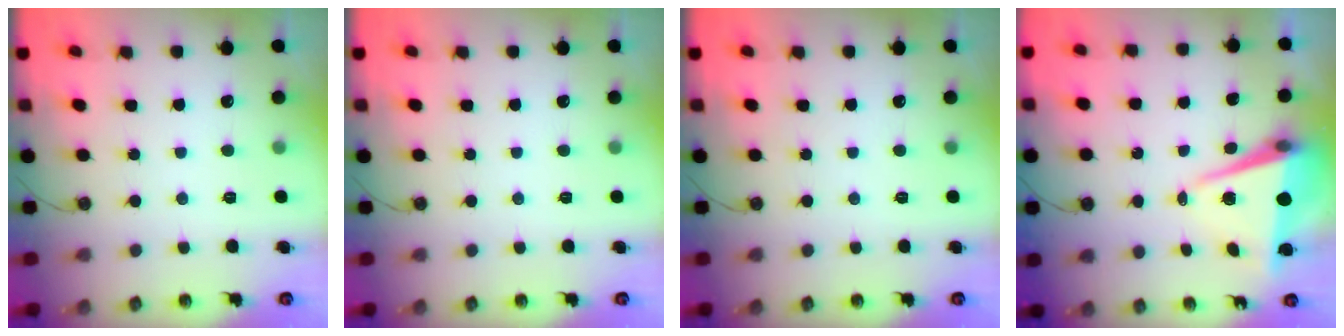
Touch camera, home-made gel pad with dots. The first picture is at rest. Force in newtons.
{"total": 0.0}
{"total": 0.0}
{"total": 7.8, "press": 7.3, "slide": 2.9}